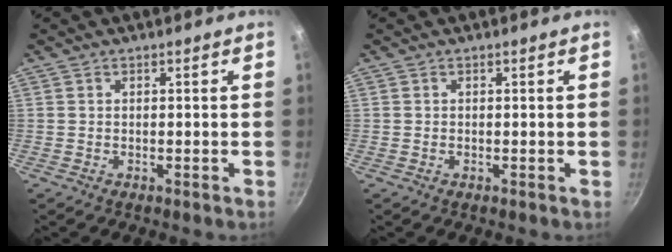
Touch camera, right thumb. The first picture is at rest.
{"total": 0.0}